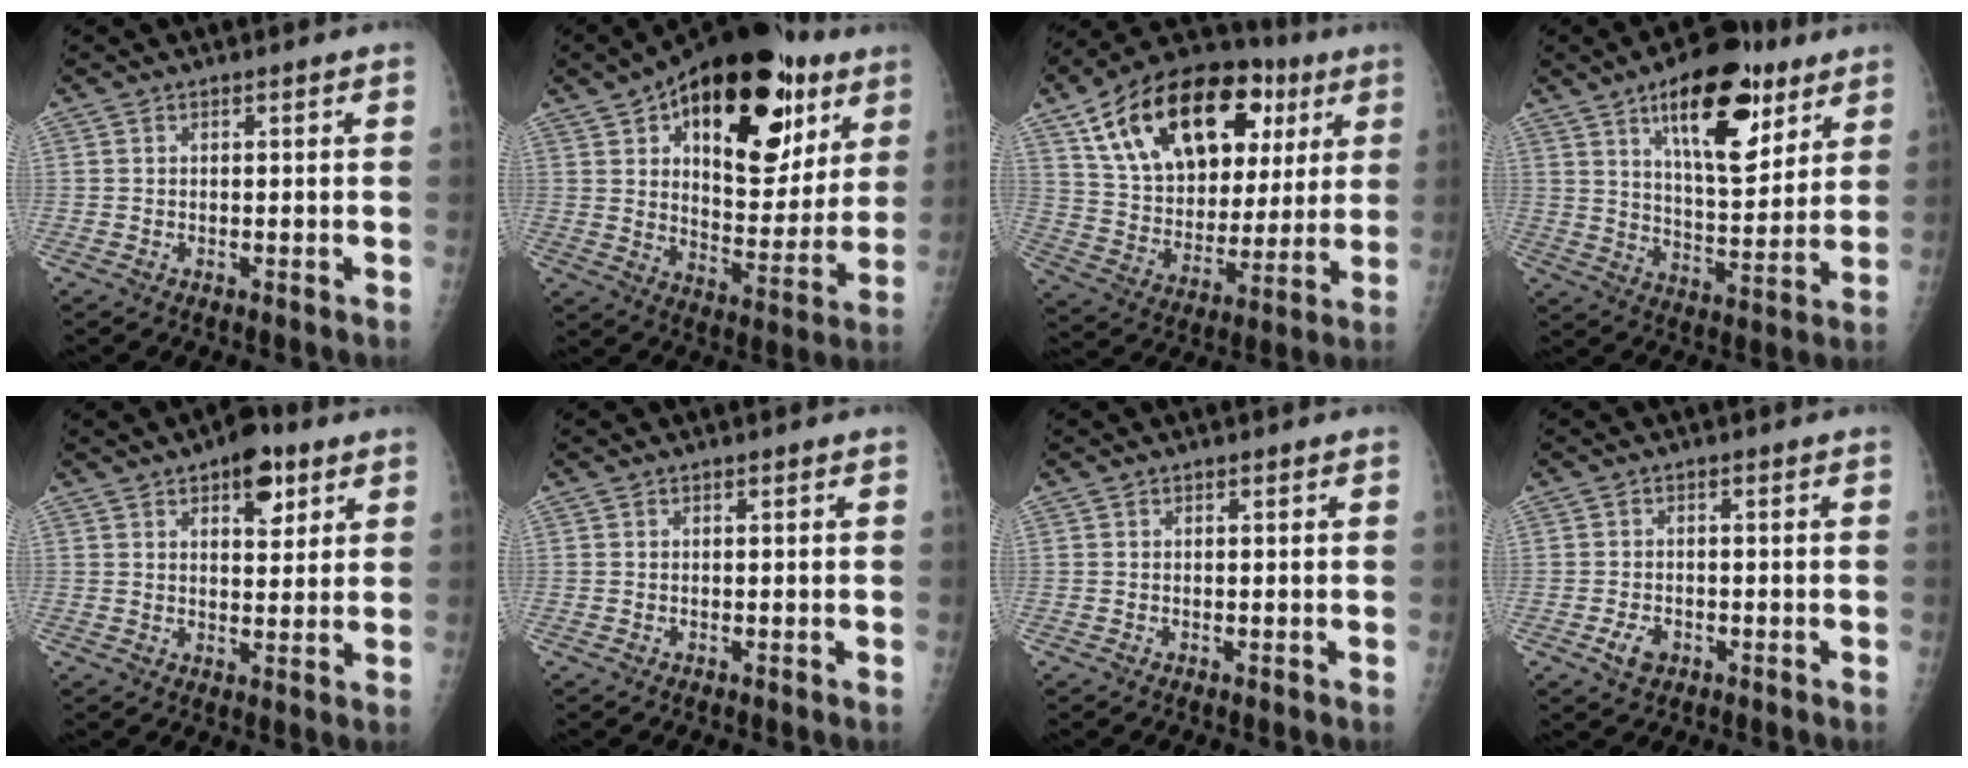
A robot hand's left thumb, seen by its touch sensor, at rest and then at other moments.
{"total": 28.8, "force": [13.6, 14.7, 20.8], "torque": [-0.263, -0.014, 0.205]}
{"total": 27.9, "force": [12.0, 16.3, 19.2], "torque": [-0.285, 0.010, 0.200]}
{"total": 18.9, "force": [10.1, 7.8, 13.9], "torque": [-0.169, -0.045, 0.159]}
{"total": 7.7, "force": [4.1, 3.9, 5.2], "torque": [-0.045, -0.016, 0.053]}
{"total": 0.0}
{"total": 0.0}
{"total": 3.2, "force": [-1.4, 2.2, 1.8], "torque": [-0.028, 0.003, -0.022]}